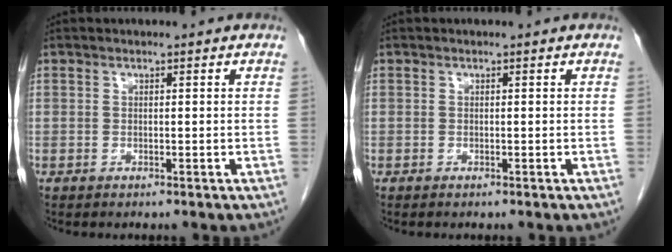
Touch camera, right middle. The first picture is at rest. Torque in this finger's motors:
{"motor_torque": [0.25, -0.71, 0.06, 0.00]}